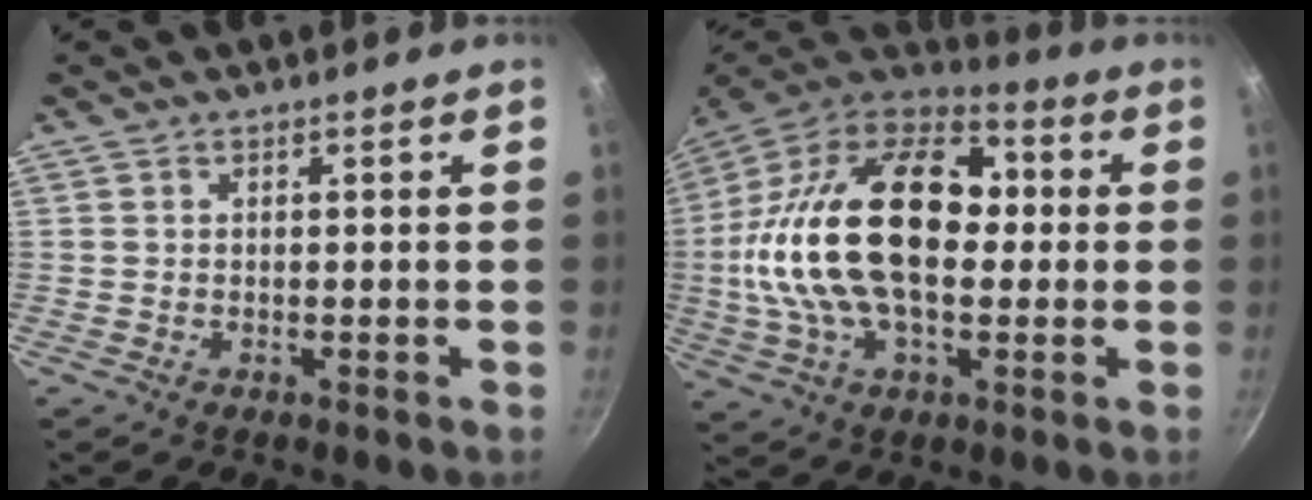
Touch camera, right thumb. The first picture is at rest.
{"total": 29.3, "force": [1.1, 17.1, 23.8], "torque": [-0.425, 0.039, 0.002]}